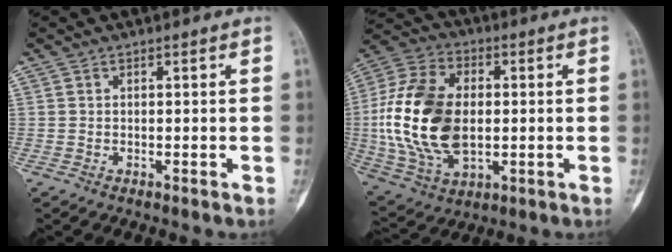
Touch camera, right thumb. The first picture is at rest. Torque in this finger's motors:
{"motor_torque": [2.32, 2.38, 1.22, -1.56, 0.42]}